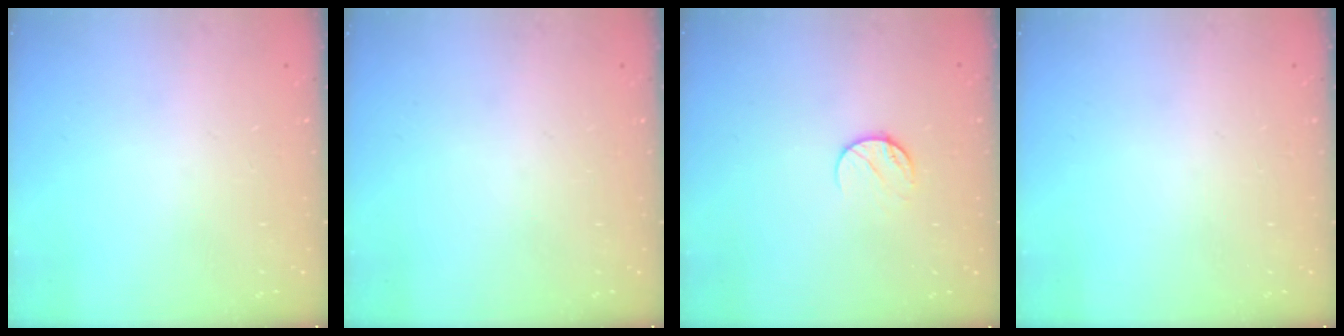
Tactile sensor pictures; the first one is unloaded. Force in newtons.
{"total": 0.0}
{"total": 6.1, "press": 6.1, "slide": 0.7}
{"total": 0.0}